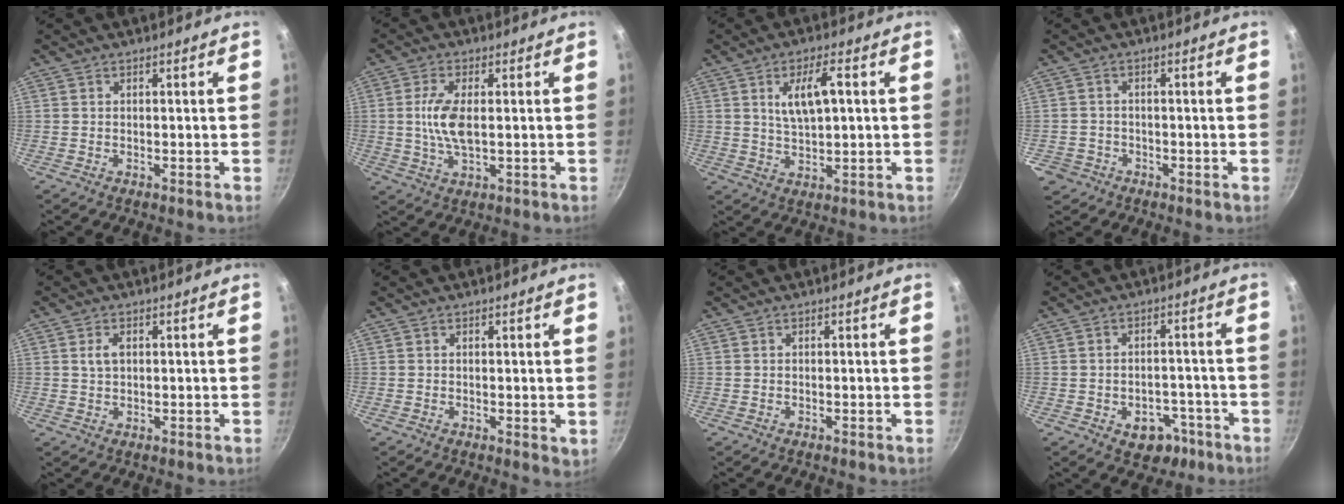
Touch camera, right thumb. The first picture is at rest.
{"total": 7.5, "force": [0.4, 3.2, 6.8], "torque": [-0.148, -0.006, 0.008]}
{"total": 7.3, "force": [1.8, 2.7, 6.5], "torque": [-0.116, -0.003, 0.035]}
{"total": 3.6, "force": [-2.0, 2.9, 0.3], "torque": [0.004, 0.011, -0.036]}
{"total": 2.5, "force": [0.6, 1.5, 1.9], "torque": [-0.035, 0.001, 0.013]}
{"total": 1.7, "force": [0.3, 0.6, 1.6], "torque": [-0.023, -0.009, 0.004]}
{"total": 0.0}
{"total": 6.9, "force": [-3.4, 4.9, 3.4], "torque": [-0.023, 0.034, -0.042]}